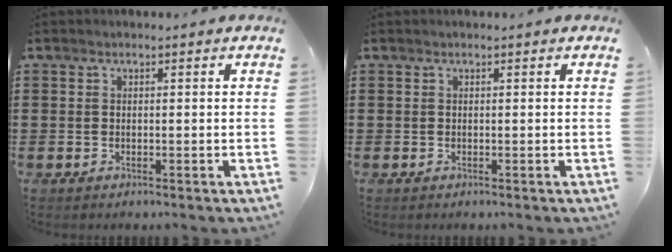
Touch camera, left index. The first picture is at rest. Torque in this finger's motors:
{"motor_torque": [0.00, 0.00, 0.00, 0.00]}